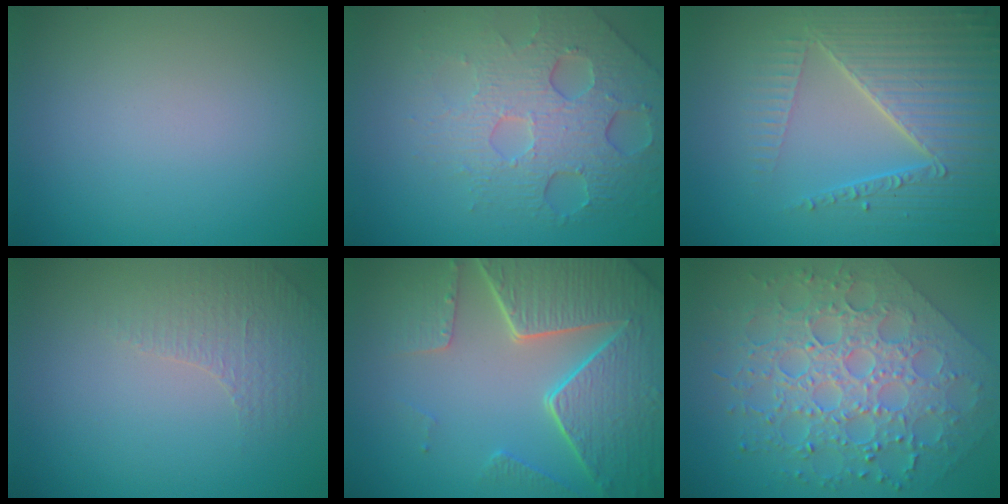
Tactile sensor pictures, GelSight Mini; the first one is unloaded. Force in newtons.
{"total": 6.6, "press": 4.7, "slide": 4.7}
{"total": 6.6, "press": 5.2, "slide": 4.1}
{"total": 1.3, "press": 0.9, "slide": 0.9}
{"total": 8.3, "press": 5.9, "slide": 5.8}
{"total": 8.3, "press": 6.2, "slide": 5.5}